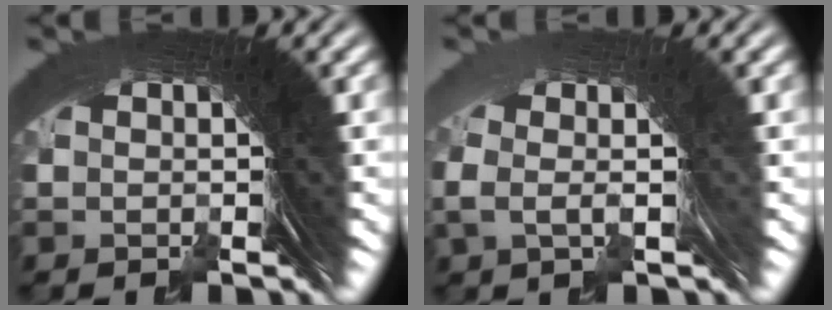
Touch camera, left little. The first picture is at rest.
{"total": 0.8, "force": [-0.1, 0.3, 0.7], "torque": [-0.017, -0.004, 0.003]}